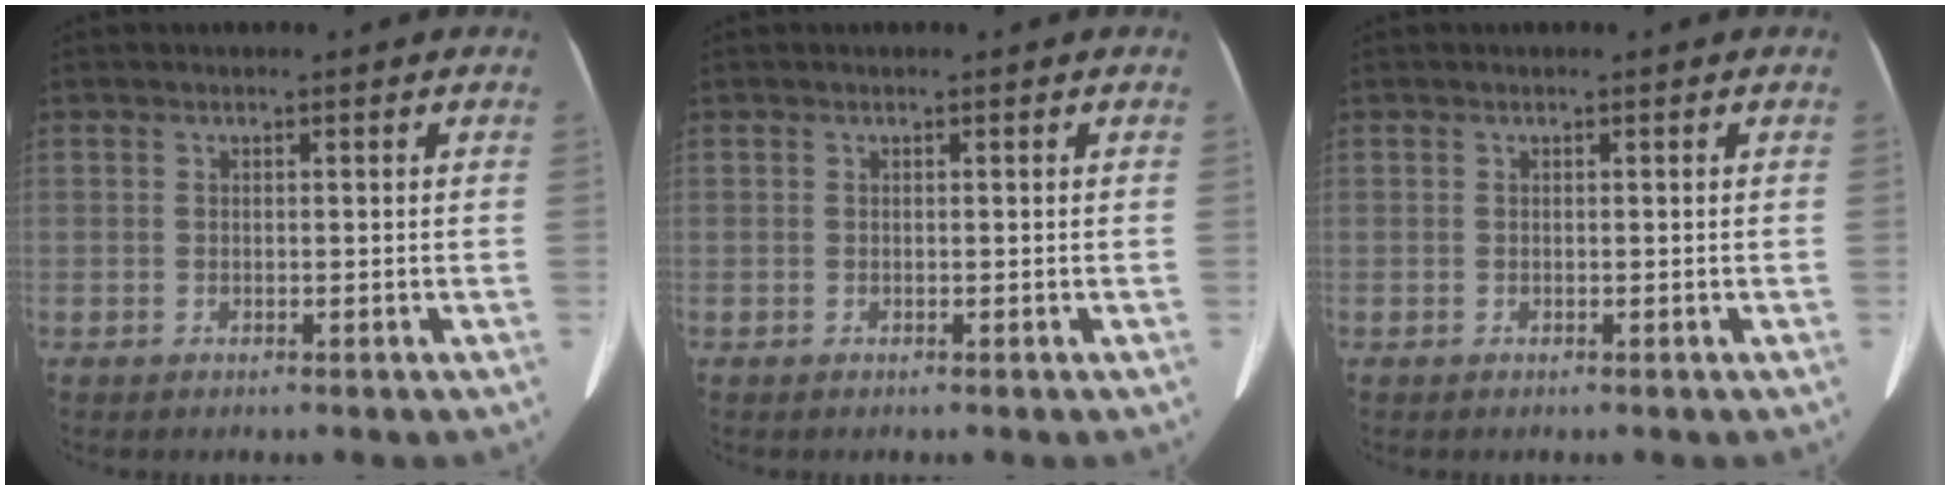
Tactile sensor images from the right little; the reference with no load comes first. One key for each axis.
{"total": 0.0}
{"total": 0.0}